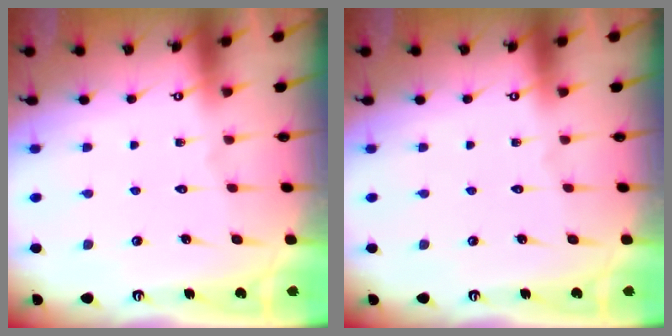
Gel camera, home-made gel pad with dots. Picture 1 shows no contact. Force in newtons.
{"total": 0.0}